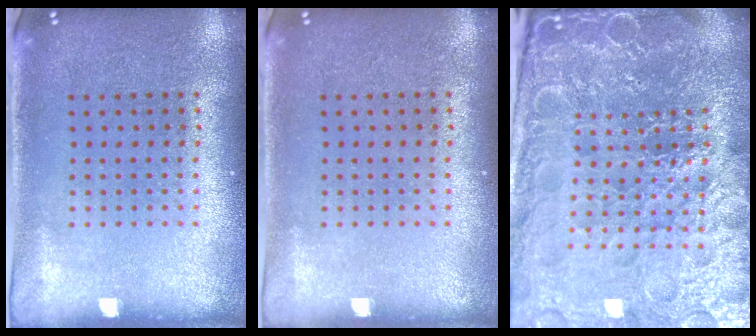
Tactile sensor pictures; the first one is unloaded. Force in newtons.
{"total": 0.0}
{"total": 6.2, "press": 5.6, "slide": 2.8}